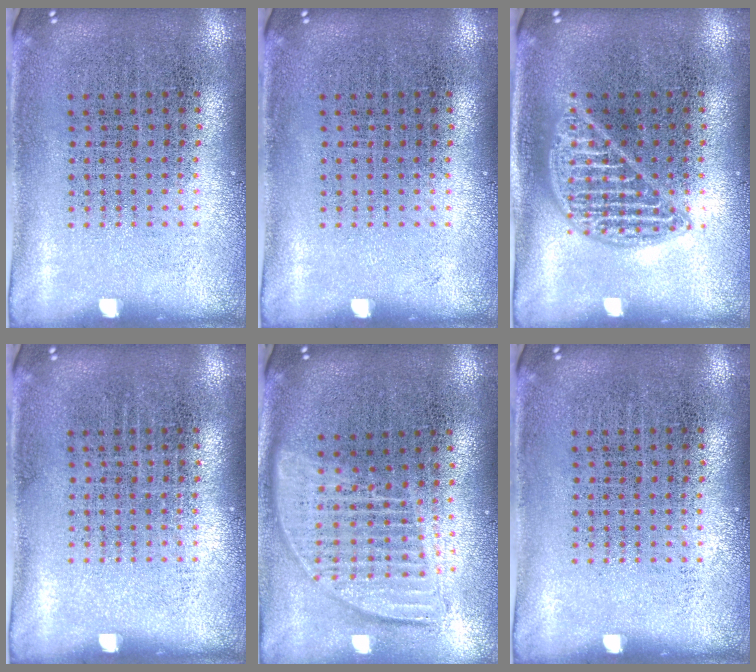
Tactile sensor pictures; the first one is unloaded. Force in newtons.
{"total": 0.0}
{"total": 1.3, "press": 1.3, "slide": 0.1}
{"total": 0.0}
{"total": 1.8, "press": 1.5, "slide": 1.0}
{"total": 0.0}